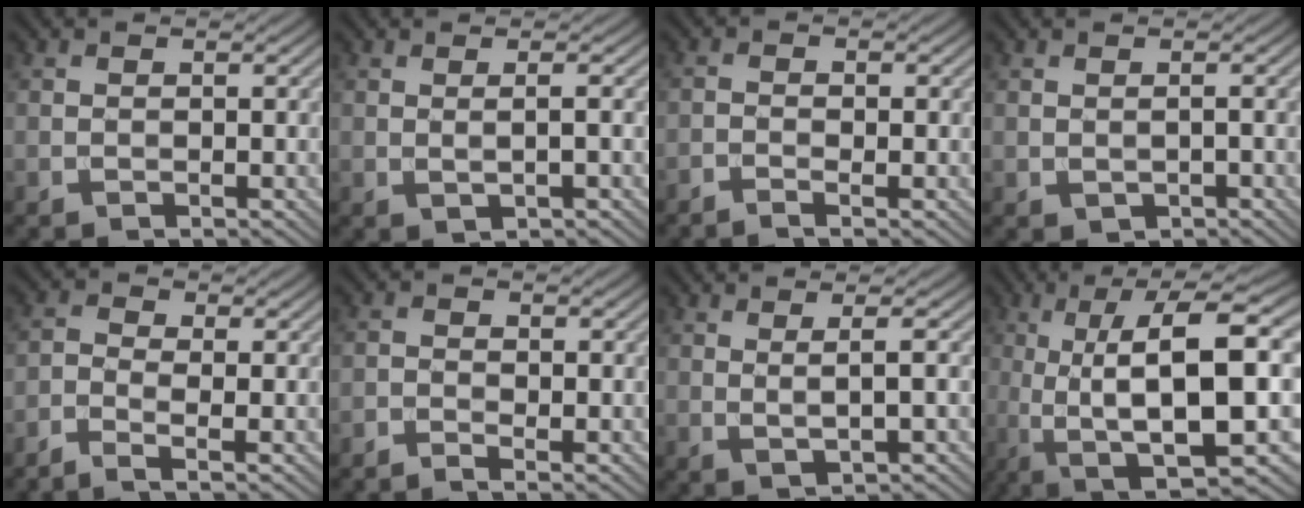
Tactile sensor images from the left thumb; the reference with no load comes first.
{"total": 1.6, "force": [0.1, 0.1, 1.6], "torque": [-0.037, 0.002, 0.001]}
{"total": 1.6, "force": [-1.0, 0.2, 1.2], "torque": [-0.023, 0.001, -0.024]}
{"total": 1.0, "force": [-0.2, 0.5, 0.8], "torque": [-0.014, -0.003, -0.002]}
{"total": 2.9, "force": [-1.7, 0.7, 2.2], "torque": [-0.051, -0.002, -0.045]}
{"total": 1.9, "force": [-1.3, 0.4, 1.2], "torque": [-0.025, -0.002, -0.030]}
{"total": 2.9, "force": [0.5, 0.4, 2.8], "torque": [-0.052, 0.003, 0.012]}
{"total": 16.4, "force": [-1.9, 4.1, 15.8], "torque": [-0.262, 0.009, -0.020]}